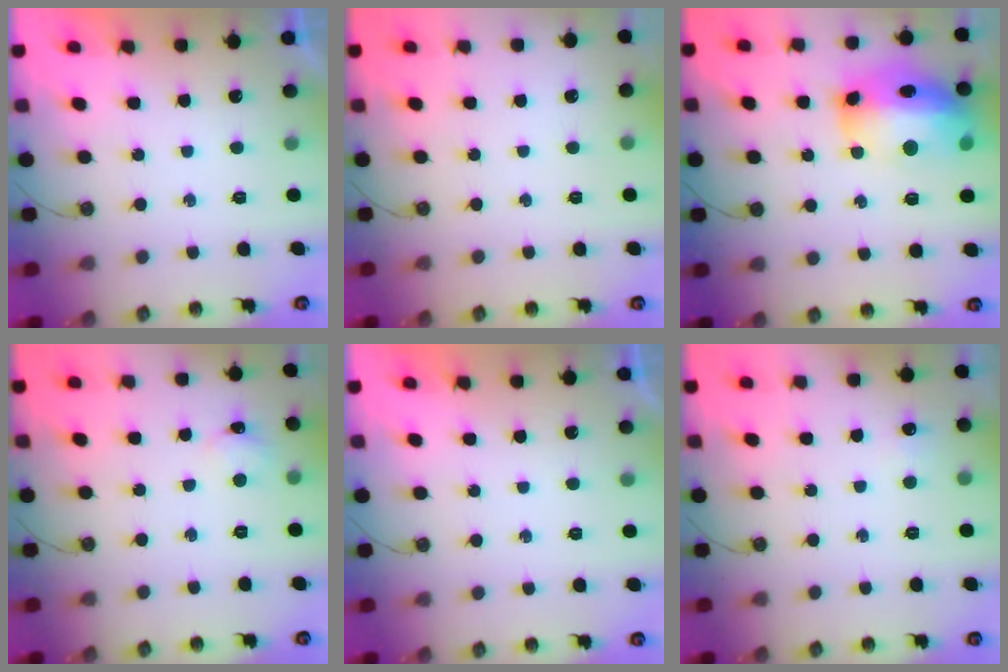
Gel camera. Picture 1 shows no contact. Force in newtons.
{"total": 0.0}
{"total": 20.2, "press": 20.1, "slide": 1.8}
{"total": 2.6, "press": 2.6, "slide": 0.4}
{"total": 0.0}
{"total": 4.3, "press": 4.2, "slide": 0.6}